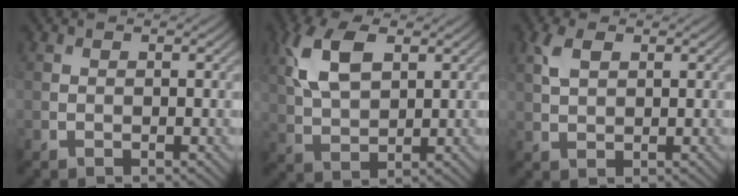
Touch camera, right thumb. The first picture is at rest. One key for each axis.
{"total": 8.2, "fx": 3.2, "fy": 4.3, "fz": 6.3, "tx": -0.149, "ty": 0.011, "tz": 0.060}
{"total": 3.1, "fx": 1.4, "fy": 1.6, "fz": 2.2, "tx": -0.058, "ty": 0.005, "tz": 0.029}